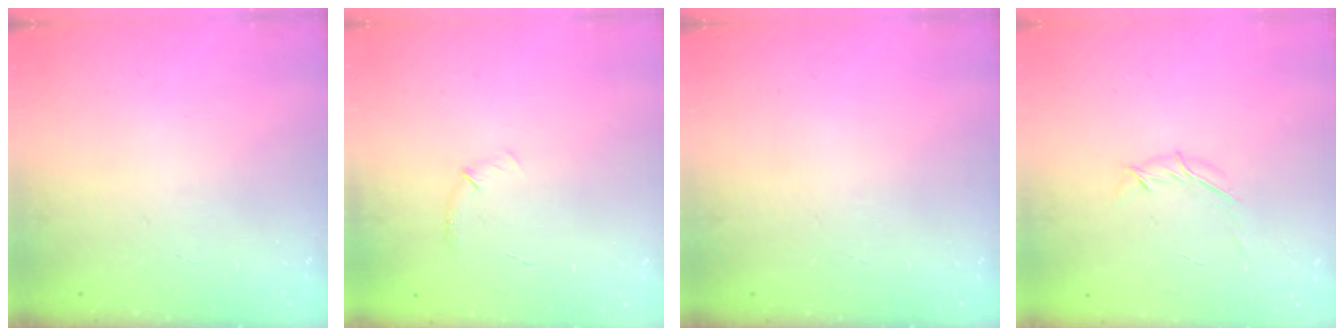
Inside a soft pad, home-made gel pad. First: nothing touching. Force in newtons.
{"total": 5.5, "press": 5.2, "slide": 1.6}
{"total": 0.0}
{"total": 3.9, "press": 3.8, "slide": 0.8}